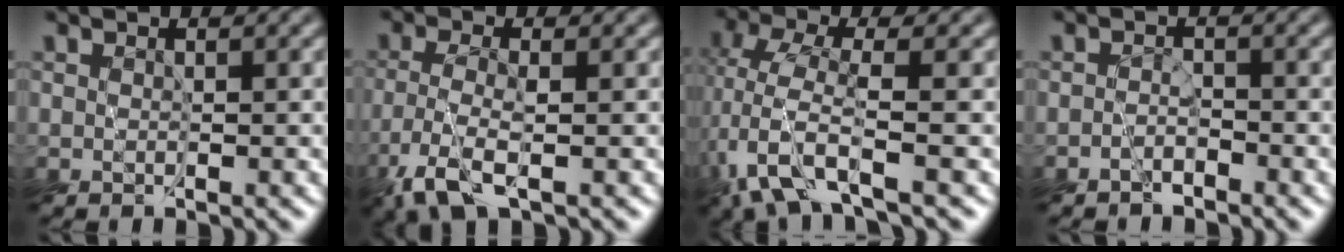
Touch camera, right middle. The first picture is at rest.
{"total": 3.8, "force": [-2.4, 0.9, 2.8], "torque": [-0.070, -0.007, -0.056]}
{"total": 5.0, "force": [-2.2, 1.1, 4.3], "torque": [-0.105, -0.004, -0.052]}
{"total": 1.3, "force": [-1.2, 0.4, 0.4], "torque": [-0.006, 0.003, -0.027]}